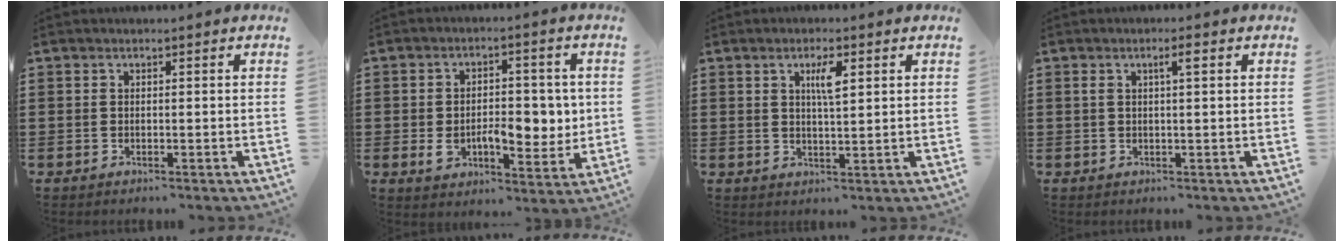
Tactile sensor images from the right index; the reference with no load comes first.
{"total": 8.6, "force": [-1.0, 4.9, 6.9], "torque": [-0.097, 0.000, -0.023]}
{"total": 3.6, "force": [1.3, 0.8, 3.2], "torque": [-0.052, 0.000, 0.016]}
{"total": 2.1, "force": [0.6, 0.3, 2.0], "torque": [-0.031, 0.000, 0.007]}